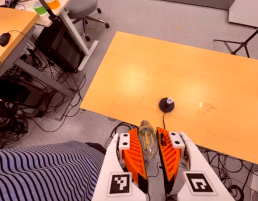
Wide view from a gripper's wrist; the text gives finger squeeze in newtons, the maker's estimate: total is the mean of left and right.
{"total": 19.4, "left": 23.5, "right": 15.2}